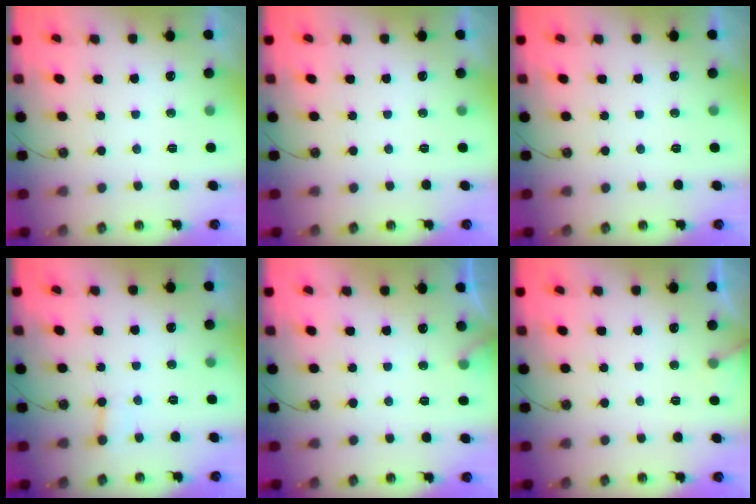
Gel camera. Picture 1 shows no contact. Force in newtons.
{"total": 0.0}
{"total": 0.0}
{"total": 3.7, "press": 3.7, "slide": 0.3}
{"total": 5.0, "press": 5.0, "slide": 0.3}
{"total": 5.8, "press": 5.8, "slide": 0.4}